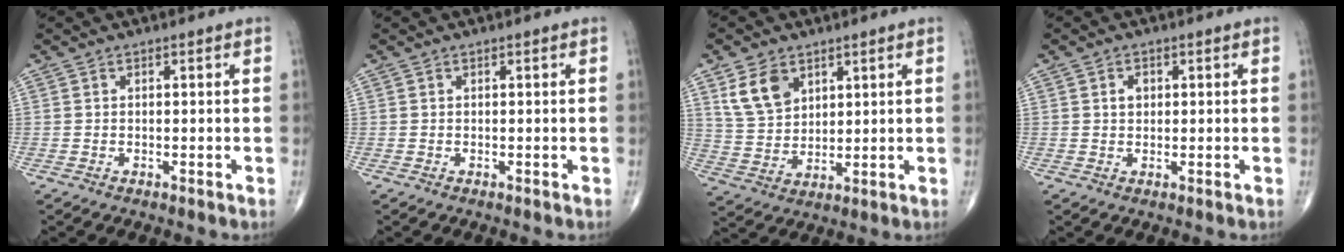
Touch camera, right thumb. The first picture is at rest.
{"total": 0.0}
{"total": 8.7, "force": [4.5, 5.8, 4.6], "torque": [-0.073, -0.019, 0.096]}
{"total": 2.1, "force": [0.5, 1.6, 1.2], "torque": [-0.013, 0.001, 0.008]}